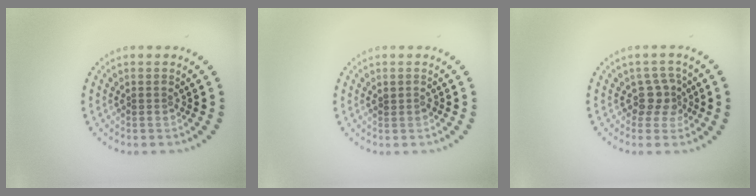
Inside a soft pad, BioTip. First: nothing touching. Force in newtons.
{"total": 0.7, "press": 0.7, "slide": 0.0}
{"total": 2.3, "press": 1.8, "slide": 1.6}